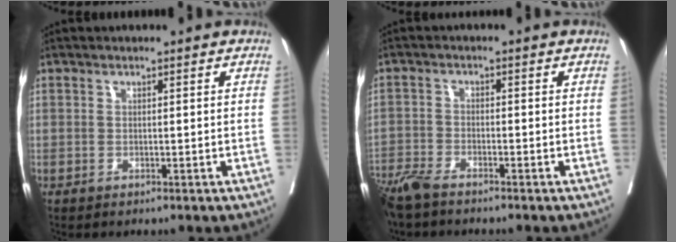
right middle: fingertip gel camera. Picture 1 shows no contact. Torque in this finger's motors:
{"motor_torque": [1.06, -1.08, 0.32, 0.14]}